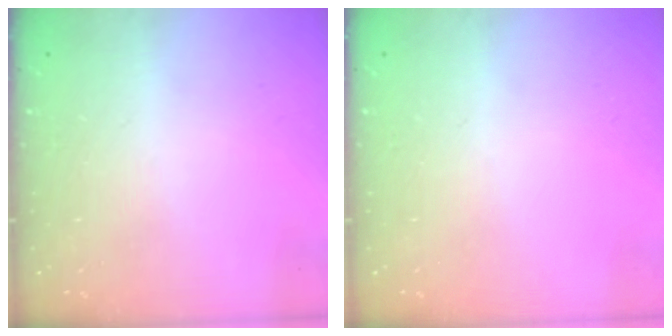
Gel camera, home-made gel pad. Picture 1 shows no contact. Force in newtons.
{"total": 0.0}